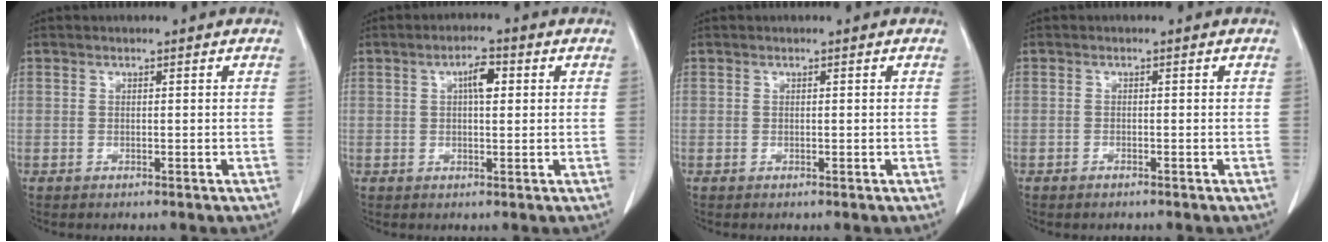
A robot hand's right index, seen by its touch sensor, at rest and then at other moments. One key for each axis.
{"total": 3.6, "fx": 1.0, "fy": 1.2, "fz": 3.2, "tx": -0.056, "ty": 0.008, "tz": 0.015}
{"total": 0.0}
{"total": 0.7, "fx": -0.6, "fy": 0.2, "fz": 0.3, "tx": -0.011, "ty": -0.001, "tz": -0.007}